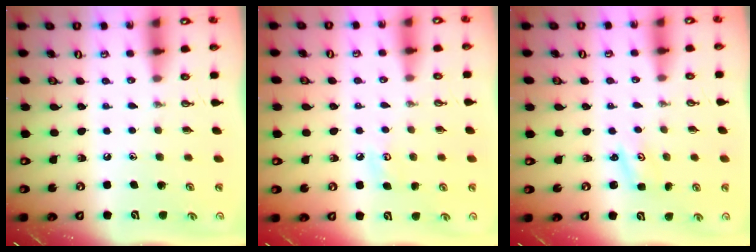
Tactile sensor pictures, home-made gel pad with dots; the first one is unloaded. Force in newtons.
{"total": 5.9, "press": 5.8, "slide": 0.7}
{"total": 1.4, "press": 1.4, "slide": 0.2}